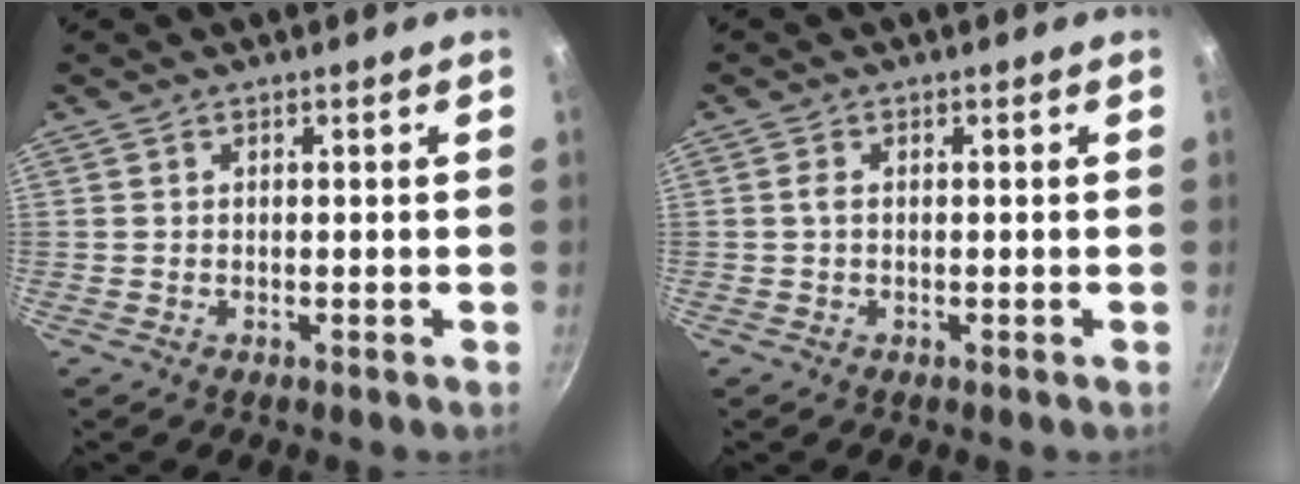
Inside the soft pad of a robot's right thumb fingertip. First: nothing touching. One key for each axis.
{"total": 1.1, "fx": 0.0, "fy": 0.5, "fz": 1.0, "tx": -0.023, "ty": 0.003, "tz": -0.002}